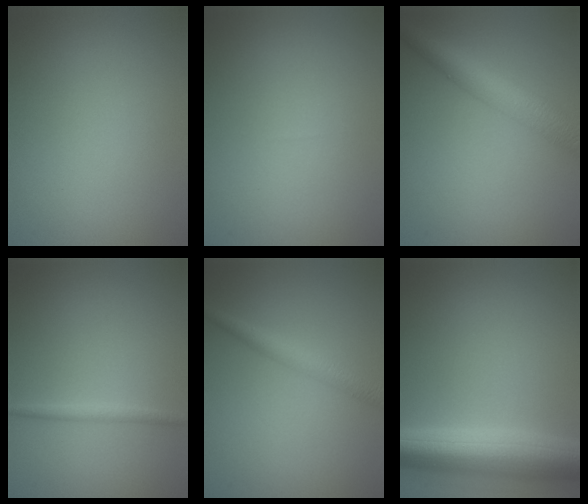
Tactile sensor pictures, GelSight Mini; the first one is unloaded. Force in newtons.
{"total": 0.0}
{"total": 5.3, "press": 5.3, "slide": 0.1}
{"total": 1.2, "press": 1.2, "slide": 0.1}
{"total": 2.5, "press": 2.5, "slide": 0.1}
{"total": 7.7, "press": 7.7, "slide": 0.3}